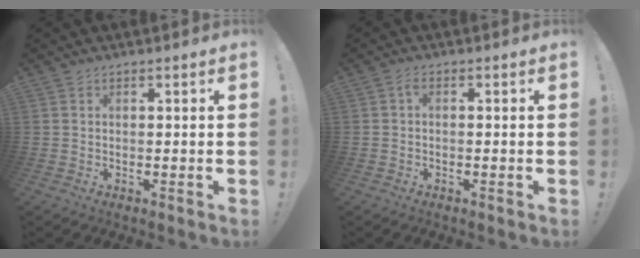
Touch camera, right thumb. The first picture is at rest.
{"total": 0.8, "force": [-0.2, 0.4, 0.7], "torque": [-0.016, 0.004, -0.003]}